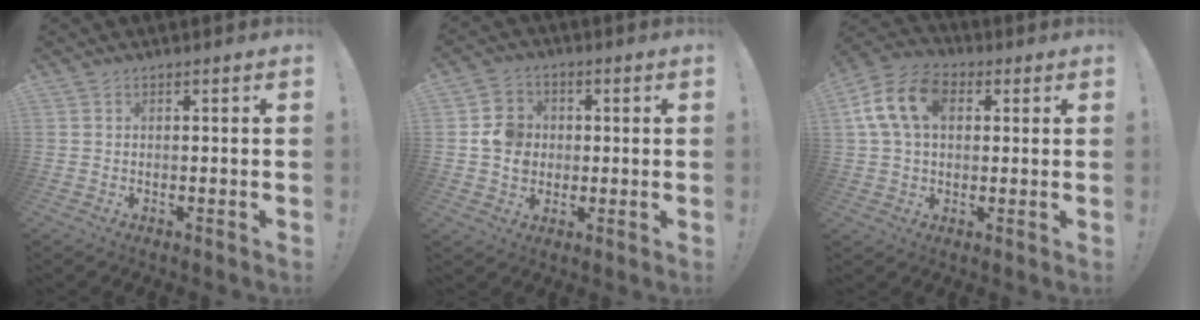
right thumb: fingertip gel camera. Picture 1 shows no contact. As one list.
[{"total": 8.8, "force": [0.4, 8.2, 3.3], "torque": [-0.040, 0.001, 0.010]}, {"total": 14.5, "force": [4.1, 10.0, 9.7], "torque": [-0.182, 0.002, 0.078]}]